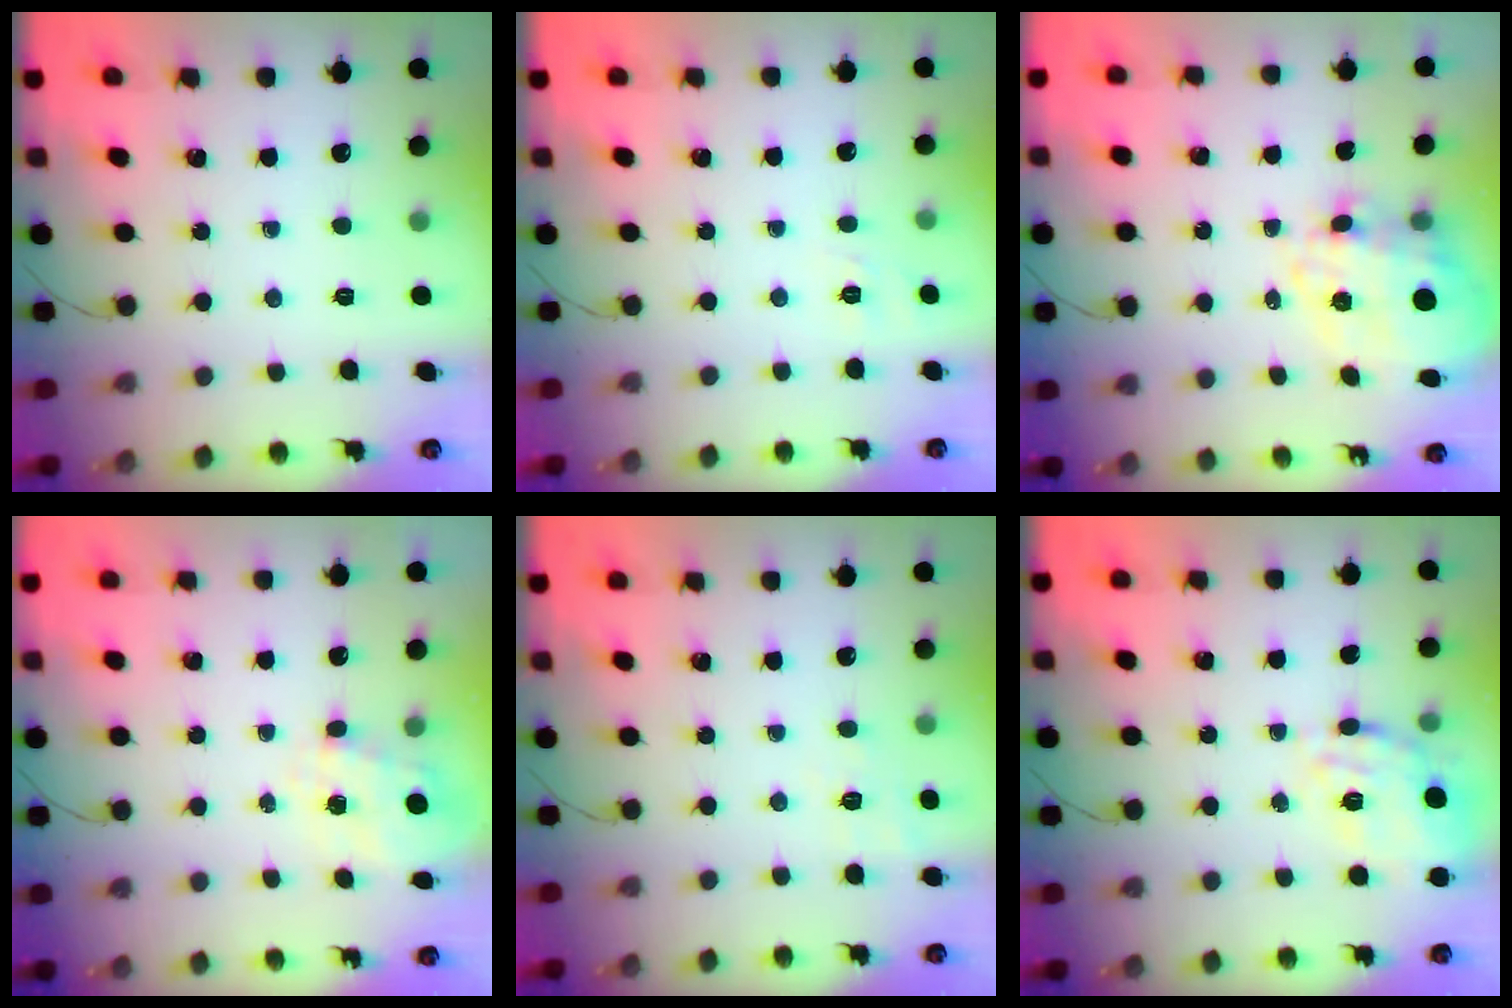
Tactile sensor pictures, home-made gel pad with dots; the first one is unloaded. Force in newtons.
{"total": 2.6, "press": 2.0, "slide": 1.7}
{"total": 14.2, "press": 13.9, "slide": 2.9}
{"total": 7.0, "press": 6.9, "slide": 1.1}
{"total": 8.5, "press": 8.2, "slide": 2.1}
{"total": 12.0, "press": 12.0, "slide": 0.4}